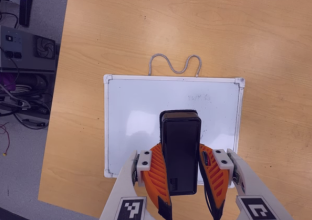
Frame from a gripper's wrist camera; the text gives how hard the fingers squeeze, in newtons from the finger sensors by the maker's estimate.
{"total": 6.4, "left": 5.7, "right": 7.0}